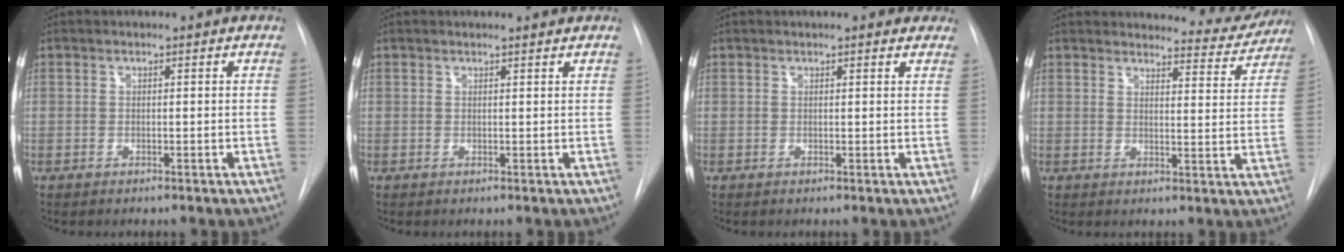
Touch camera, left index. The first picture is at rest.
{"total": 2.0, "force": [1.9, 0.0, 0.2], "torque": [-0.008, 0.005, 0.022]}
{"total": 6.1, "force": [5.4, 1.7, 2.4], "torque": [-0.025, 0.011, 0.052]}
{"total": 8.6, "force": [8.4, 1.4, 0.3], "torque": [0.014, -0.029, 0.088]}